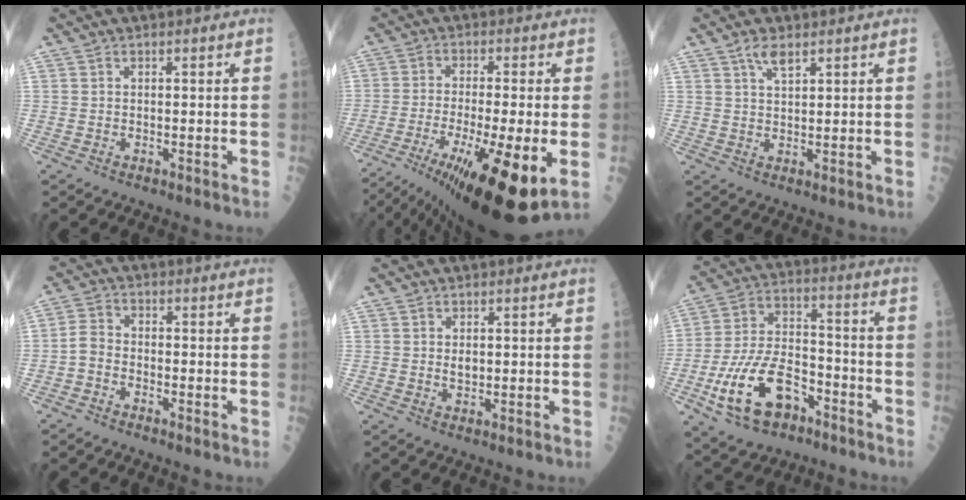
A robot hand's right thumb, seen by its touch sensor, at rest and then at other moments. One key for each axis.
{"total": 21.6, "fx": -8.4, "fy": 4.4, "fz": 19.4, "tx": -0.308, "ty": -0.031, "tz": -0.127}
{"total": 3.2, "fx": 2.2, "fy": 1.0, "fz": 2.1, "tx": -0.034, "ty": -0.006, "tz": 0.044}
{"total": 3.3, "fx": -1.7, "fy": 1.8, "fz": 2.1, "tx": -0.042, "ty": 0.020, "tz": -0.044}
{"total": 1.5, "fx": 0.3, "fy": 0.9, "fz": 1.2, "tx": -0.015, "ty": -0.004, "tz": 0.007}
{"total": 17.5, "fx": -7.9, "fy": 9.7, "fz": 12.2, "tx": -0.217, "ty": 0.054, "tz": -0.135}